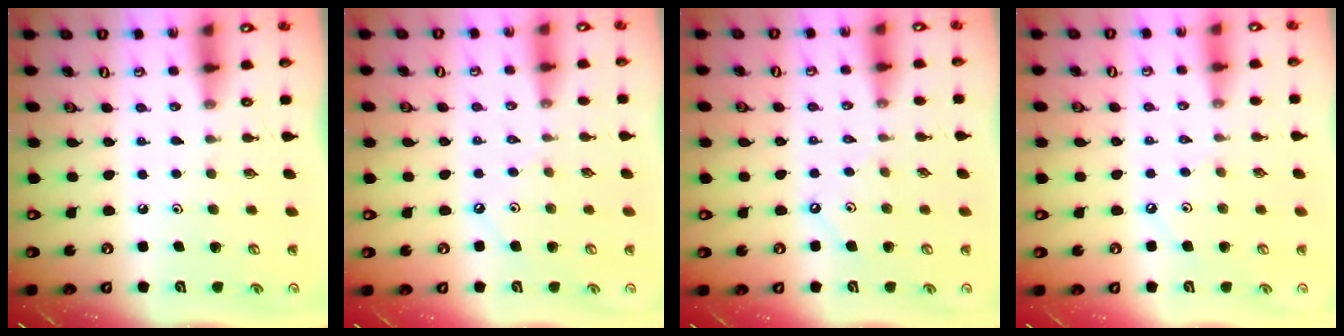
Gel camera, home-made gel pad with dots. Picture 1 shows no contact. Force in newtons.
{"total": 2.8, "press": 2.7, "slide": 0.5}
{"total": 2.6, "press": 2.6, "slide": 0.4}
{"total": 2.8, "press": 2.7, "slide": 0.5}